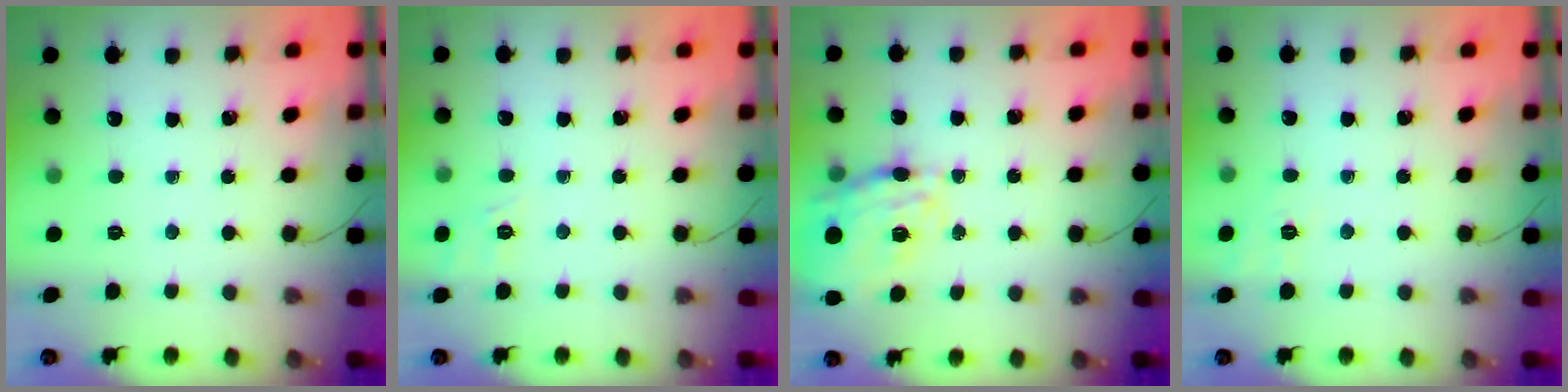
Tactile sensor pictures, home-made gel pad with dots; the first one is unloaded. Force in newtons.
{"total": 2.8, "press": 2.2, "slide": 1.7}
{"total": 21.4, "press": 21.1, "slide": 3.6}
{"total": 2.5, "press": 1.3, "slide": 2.1}